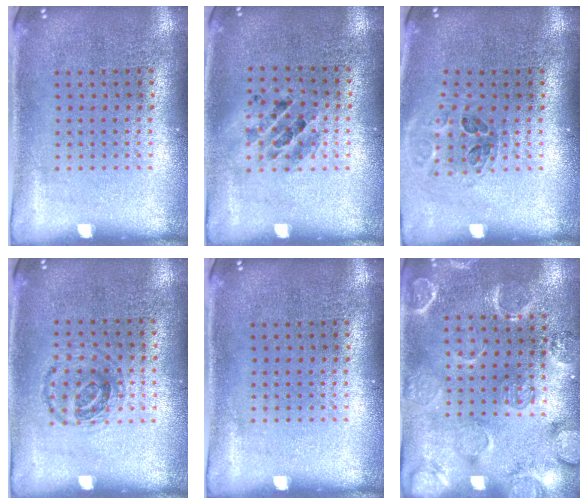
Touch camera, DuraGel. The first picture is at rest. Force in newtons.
{"total": 1.2, "press": 1.1, "slide": 0.4}
{"total": 1.0, "press": 1.0, "slide": 0.1}
{"total": 1.0, "press": 0.9, "slide": 0.3}
{"total": 0.0}
{"total": 2.4, "press": 2.2, "slide": 0.8}